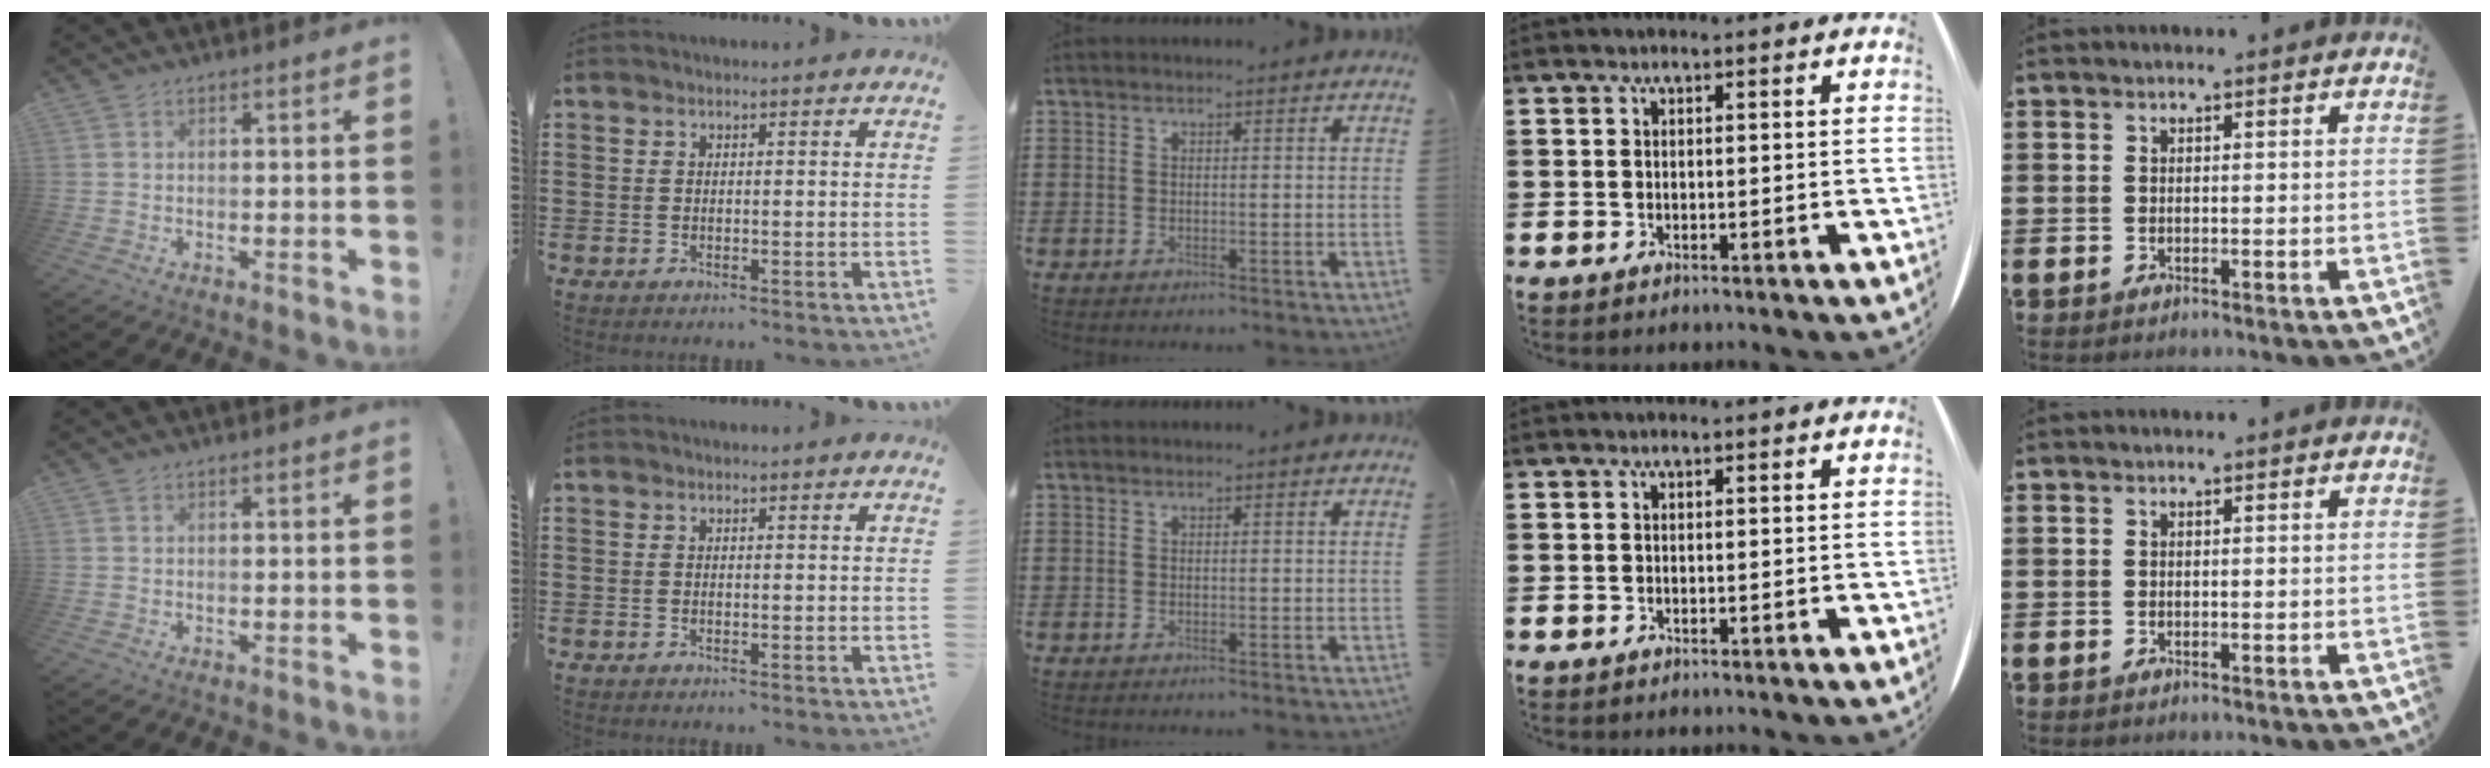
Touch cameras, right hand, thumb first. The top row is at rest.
{}